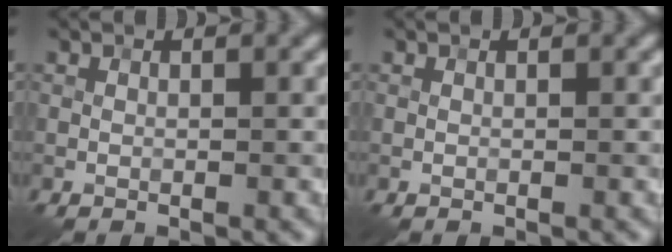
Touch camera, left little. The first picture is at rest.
{"total": 0.0}